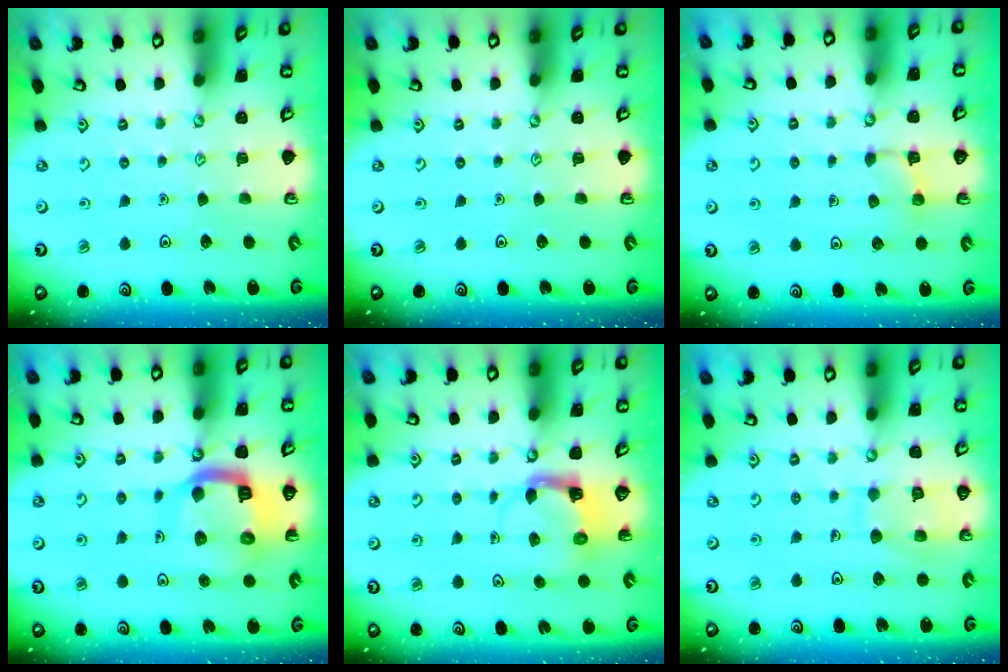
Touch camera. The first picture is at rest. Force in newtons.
{"total": 0.0}
{"total": 3.8, "press": 3.7, "slide": 0.8}
{"total": 12.4, "press": 12.3, "slide": 1.6}
{"total": 4.0, "press": 3.9, "slide": 0.7}
{"total": 9.4, "press": 9.4, "slide": 0.9}